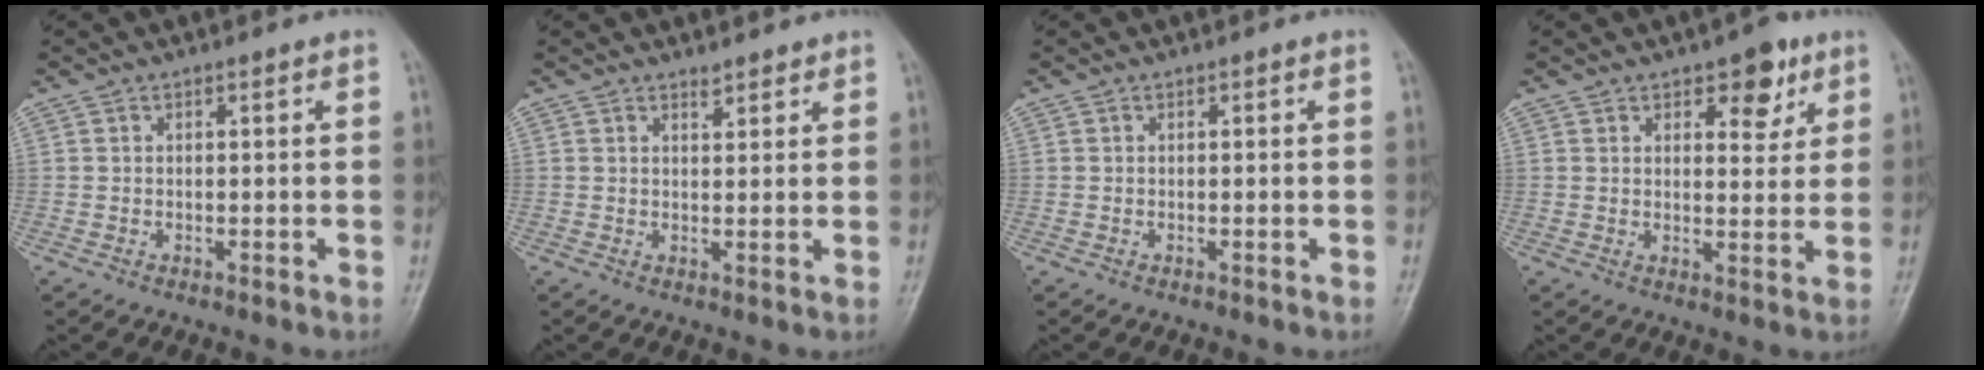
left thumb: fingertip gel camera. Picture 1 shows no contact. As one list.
[{"total": 1.9, "force": [1.6, 0.8, 0.6], "torque": [-0.001, -0.012, 0.023]}, {"total": 0.0}, {"total": 6.7, "force": [3.8, 3.5, 4.3], "torque": [-0.028, -0.018, 0.049]}]